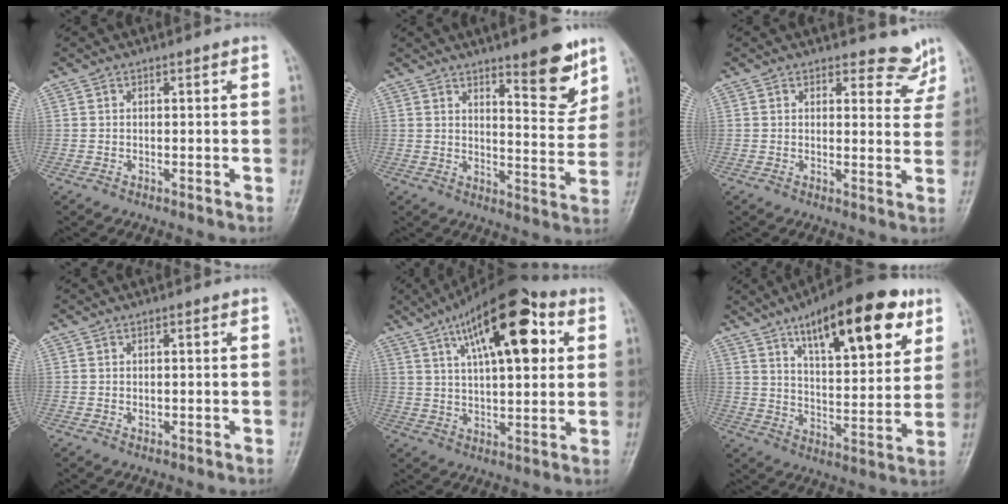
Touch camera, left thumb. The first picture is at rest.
{"total": 10.3, "force": [6.9, 2.7, 7.2], "torque": [-0.073, -0.052, 0.101]}
{"total": 5.4, "force": [4.9, 2.1, -0.1], "torque": [0.031, -0.042, 0.045]}
{"total": 0.7, "force": [-0.1, 0.5, 0.5], "torque": [-0.005, 0.000, 0.001]}
{"total": 19.1, "force": [7.4, 7.5, 15.9], "torque": [-0.227, 0.000, 0.112]}
{"total": 21.6, "force": [11.4, 7.8, 16.6], "torque": [-0.213, -0.036, 0.175]}